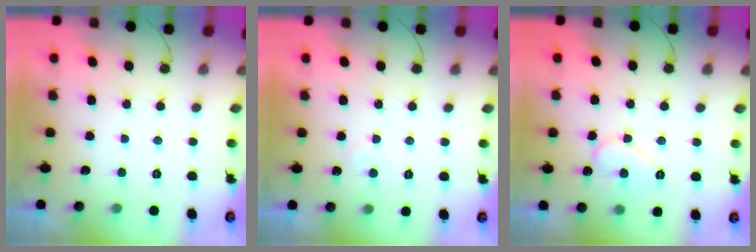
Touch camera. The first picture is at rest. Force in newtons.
{"total": 4.7, "press": 4.7, "slide": 0.3}
{"total": 8.7, "press": 8.6, "slide": 0.6}